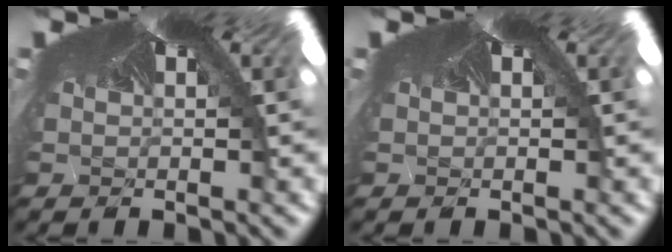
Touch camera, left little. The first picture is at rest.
{"total": 0.0}